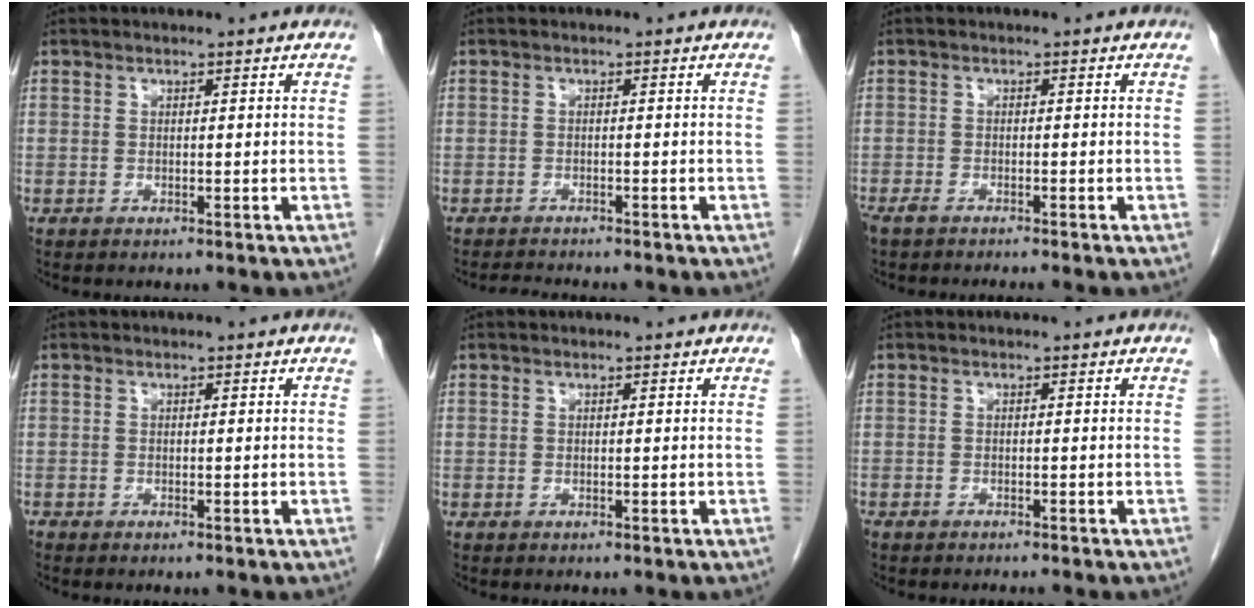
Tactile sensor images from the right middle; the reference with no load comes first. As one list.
[{"total": 3.2, "force": [-3.0, 0.2, 1.0], "torque": [-0.016, -0.012, -0.045]}, {"total": 4.2, "force": [-3.6, 0.3, 2.1], "torque": [-0.031, -0.008, -0.056]}, {"total": 0.0}, {"total": 0.0}, {"total": 1.9, "force": [-1.7, 0.2, 0.8], "torque": [-0.014, -0.004, -0.022]}]